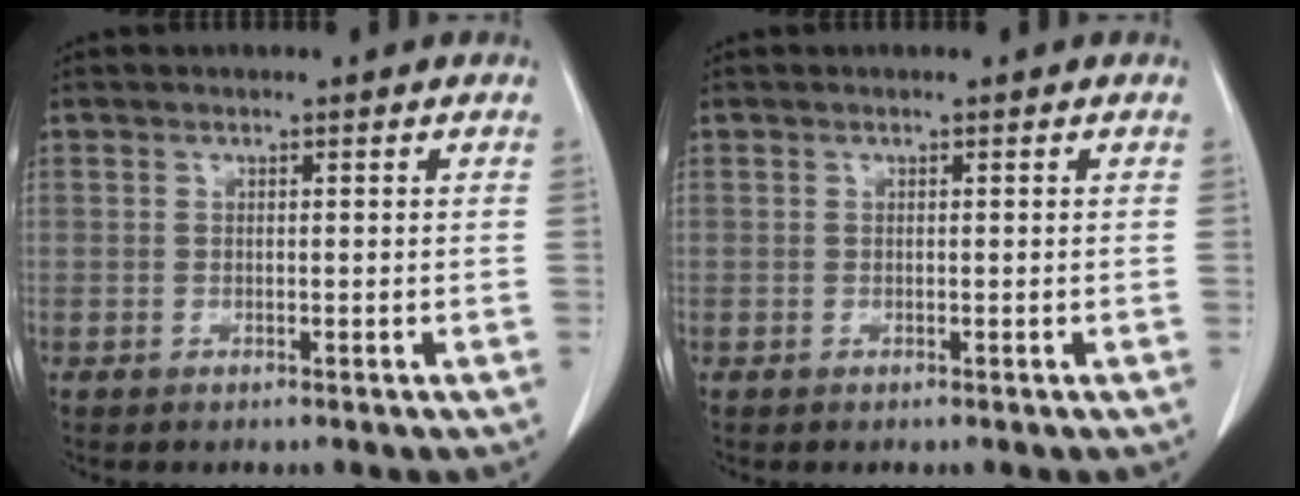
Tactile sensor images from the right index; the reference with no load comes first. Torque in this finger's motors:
{"motor_torque": [0.00, 0.00, 0.00, 0.00]}